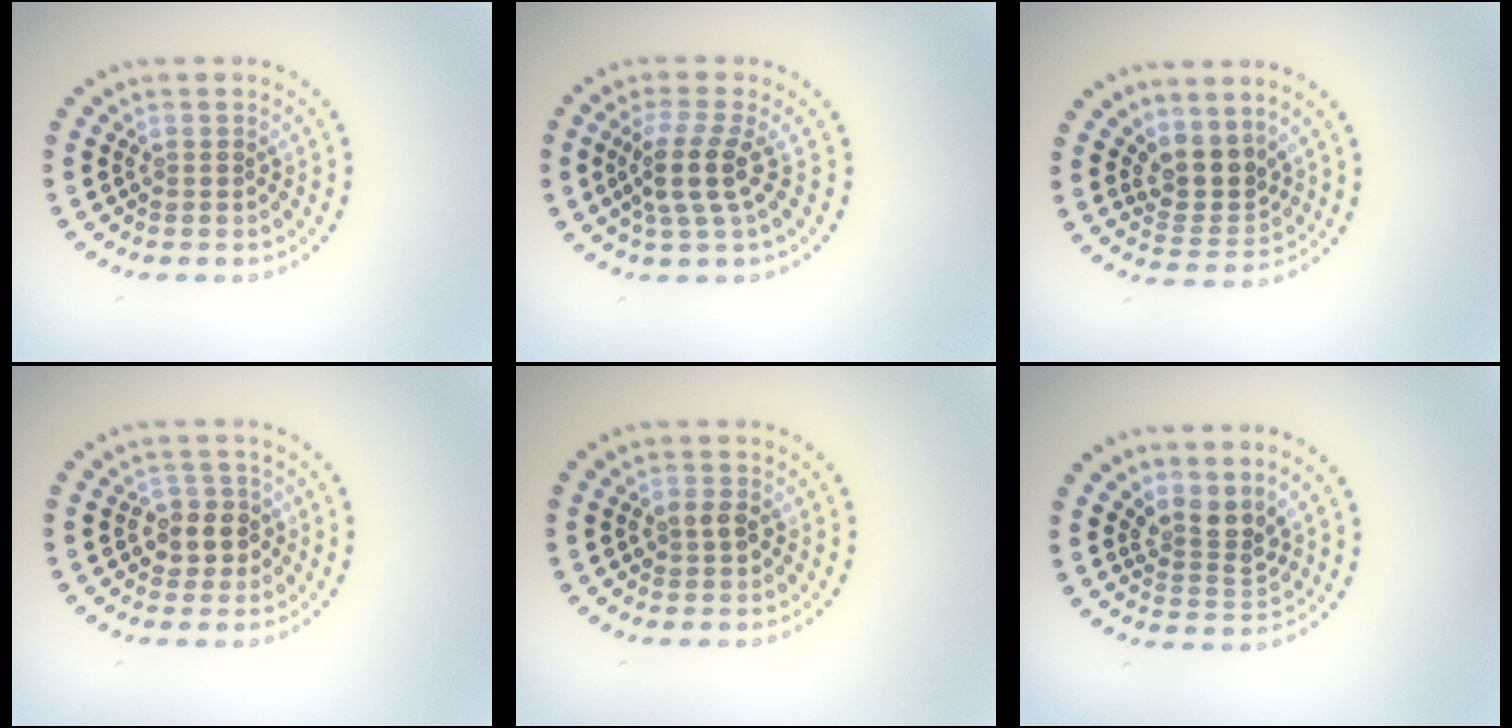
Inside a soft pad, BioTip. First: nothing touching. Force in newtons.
{"total": 3.4, "press": 2.6, "slide": 2.1}
{"total": 3.3, "press": 2.5, "slide": 2.1}
{"total": 2.8, "press": 2.6, "slide": 0.9}
{"total": 1.8, "press": 1.8, "slide": 0.1}
{"total": 2.7, "press": 2.1, "slide": 1.8}